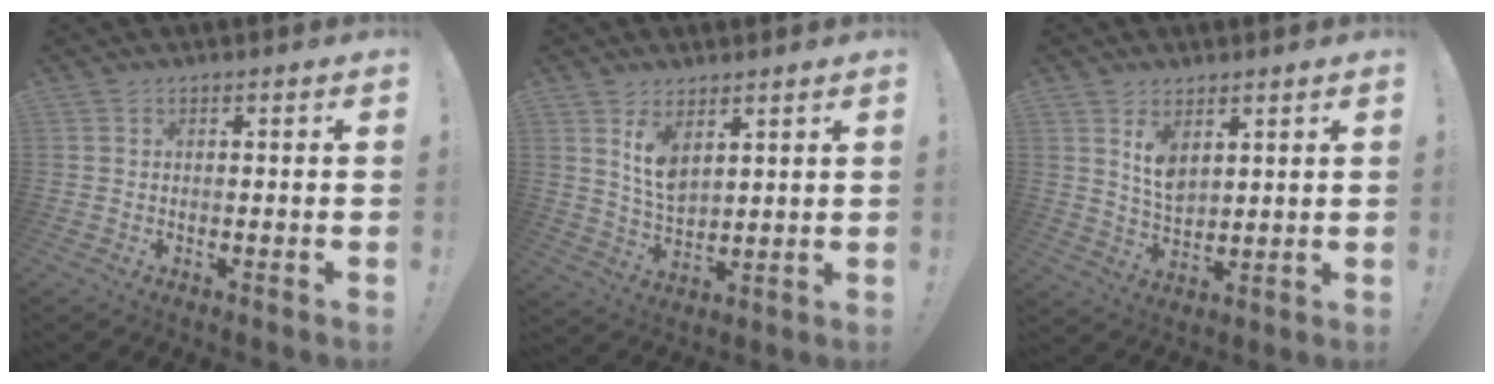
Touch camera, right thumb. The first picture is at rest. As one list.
[{"total": 8.4, "force": [5.2, 4.6, 4.7], "torque": [-0.082, -0.028, 0.099]}, {"total": 7.5, "force": [4.5, 4.5, 4.0], "torque": [-0.068, -0.025, 0.084]}]